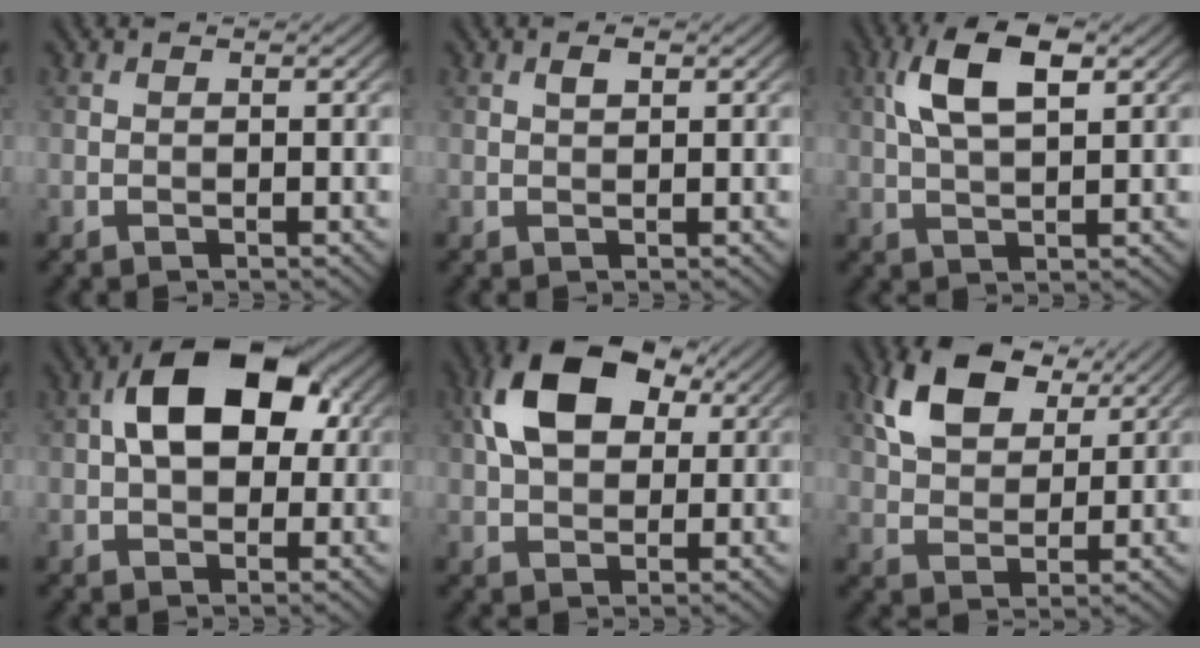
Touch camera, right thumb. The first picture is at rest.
{"total": 1.1, "force": [0.5, 0.4, 0.8], "torque": [-0.016, -0.001, 0.010]}
{"total": 7.4, "force": [2.7, 2.9, 6.3], "torque": [-0.133, 0.013, 0.051]}
{"total": 10.9, "force": [2.2, 6.5, 8.5], "torque": [-0.145, 0.021, 0.025]}
{"total": 11.5, "force": [3.6, 7.1, 8.2], "torque": [-0.174, 0.023, 0.059]}
{"total": 10.3, "force": [5.6, 5.7, 6.5], "torque": [-0.146, 0.009, 0.109]}